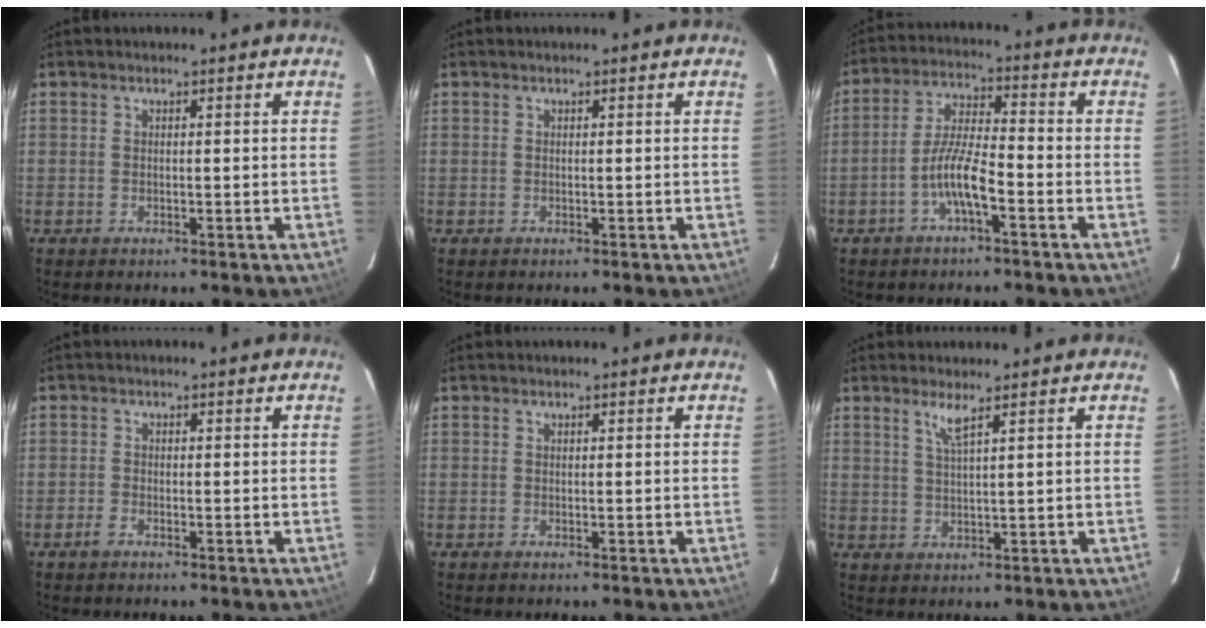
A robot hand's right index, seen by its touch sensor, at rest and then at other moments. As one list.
[{"total": 0.0}, {"total": 7.3, "force": [-3.7, 1.1, 6.2], "torque": [-0.129, 0.009, -0.070]}, {"total": 1.6, "force": [-1.2, 0.6, 0.8], "torque": [-0.020, 0.000, -0.027]}, {"total": 0.0}, {"total": 2.7, "force": [1.7, -0.4, 2.0], "torque": [-0.043, -0.005, 0.033]}]